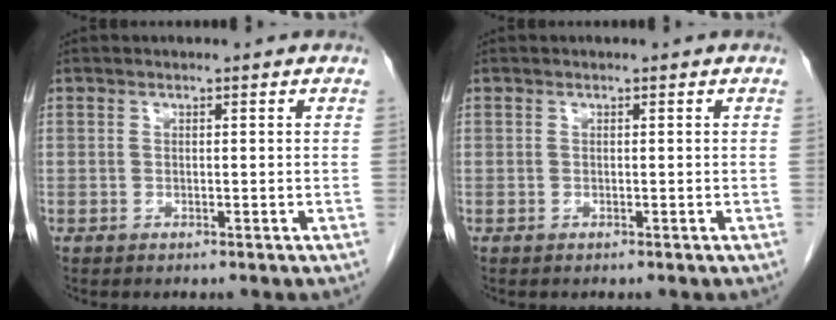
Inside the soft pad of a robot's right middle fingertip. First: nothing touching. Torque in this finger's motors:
{"motor_torque": [0.00, 0.00, 0.00, -0.04]}